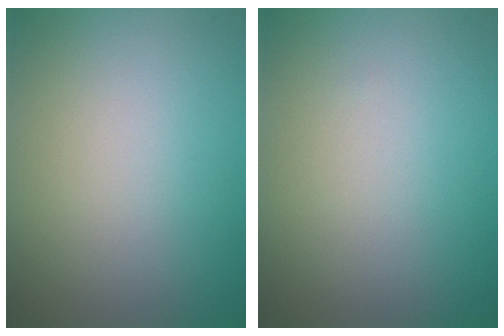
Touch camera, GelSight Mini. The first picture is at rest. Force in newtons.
{"total": 0.0}